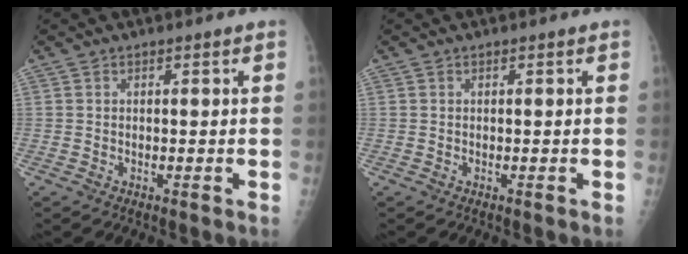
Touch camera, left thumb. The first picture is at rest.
{"total": 0.0}